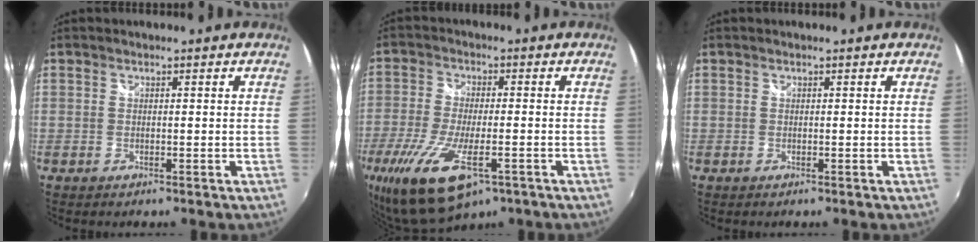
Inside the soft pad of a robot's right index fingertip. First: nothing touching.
{"total": 16.6, "force": [-8.2, 6.1, 13.1], "torque": [-0.280, -0.058, -0.141]}
{"total": 0.0}